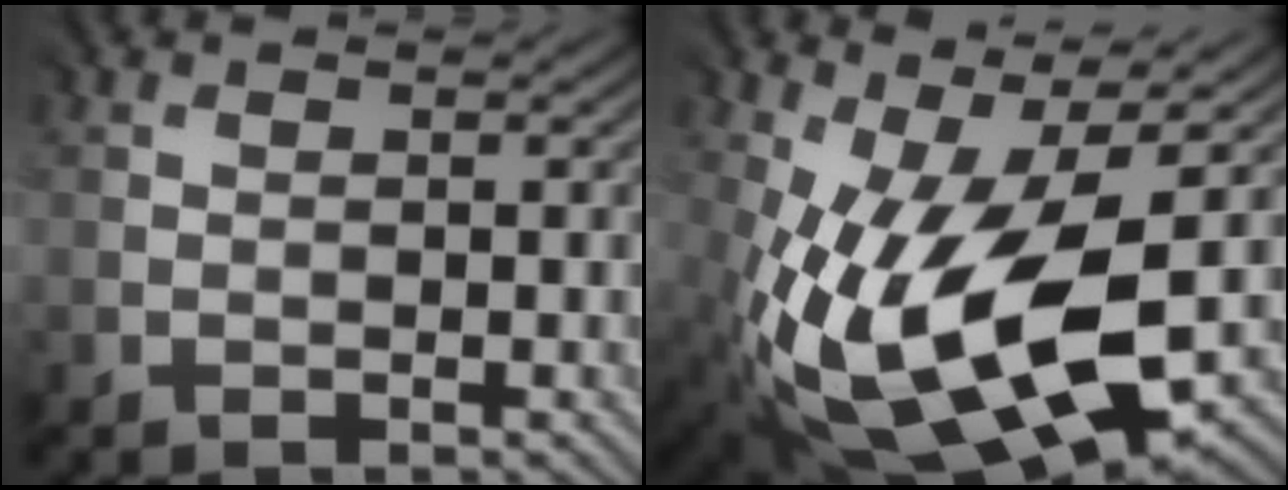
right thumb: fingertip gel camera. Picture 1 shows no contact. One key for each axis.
{"total": 17.9, "fx": -3.6, "fy": 7.6, "fz": 15.8, "tx": -0.309, "ty": -0.029, "tz": -0.050}